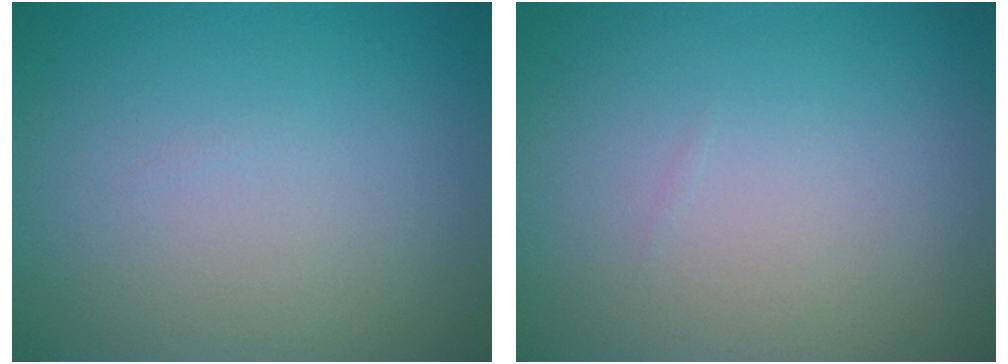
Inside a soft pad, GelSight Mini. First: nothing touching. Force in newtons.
{"total": 0.0}